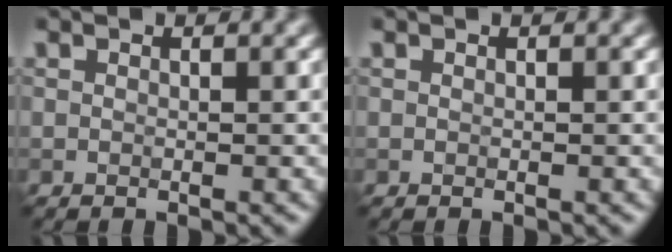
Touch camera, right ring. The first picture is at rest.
{"total": 0.0}